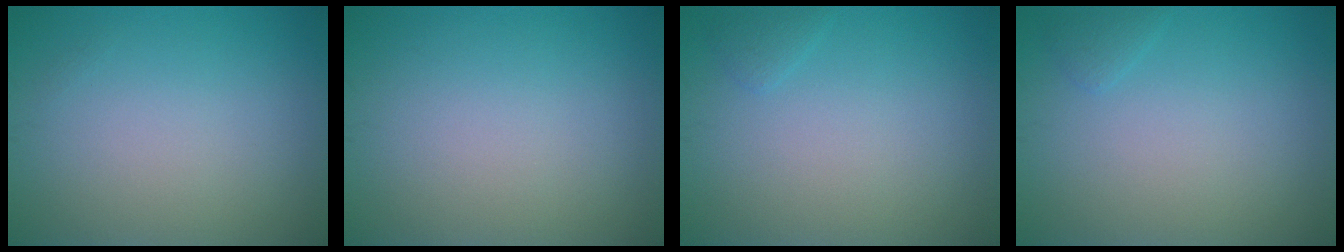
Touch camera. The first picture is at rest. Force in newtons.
{"total": 0.0}
{"total": 0.7, "press": 0.7, "slide": 0.1}
{"total": 0.7, "press": 0.7, "slide": 0.1}